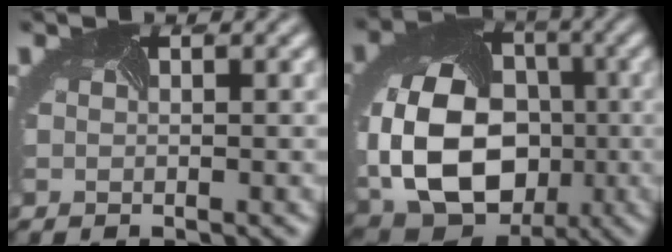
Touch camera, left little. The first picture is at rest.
{"total": 13.0, "force": [-1.9, 9.9, 8.2], "torque": [-0.174, -0.029, -0.022]}